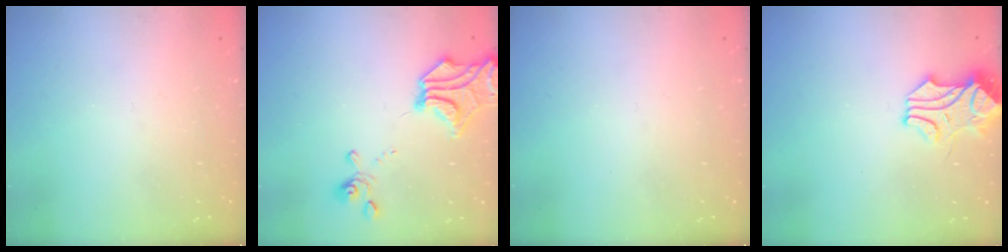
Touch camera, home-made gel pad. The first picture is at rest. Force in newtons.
{"total": 8.3, "press": 7.8, "slide": 2.8}
{"total": 0.0}
{"total": 1.4, "press": 1.4, "slide": 0.0}